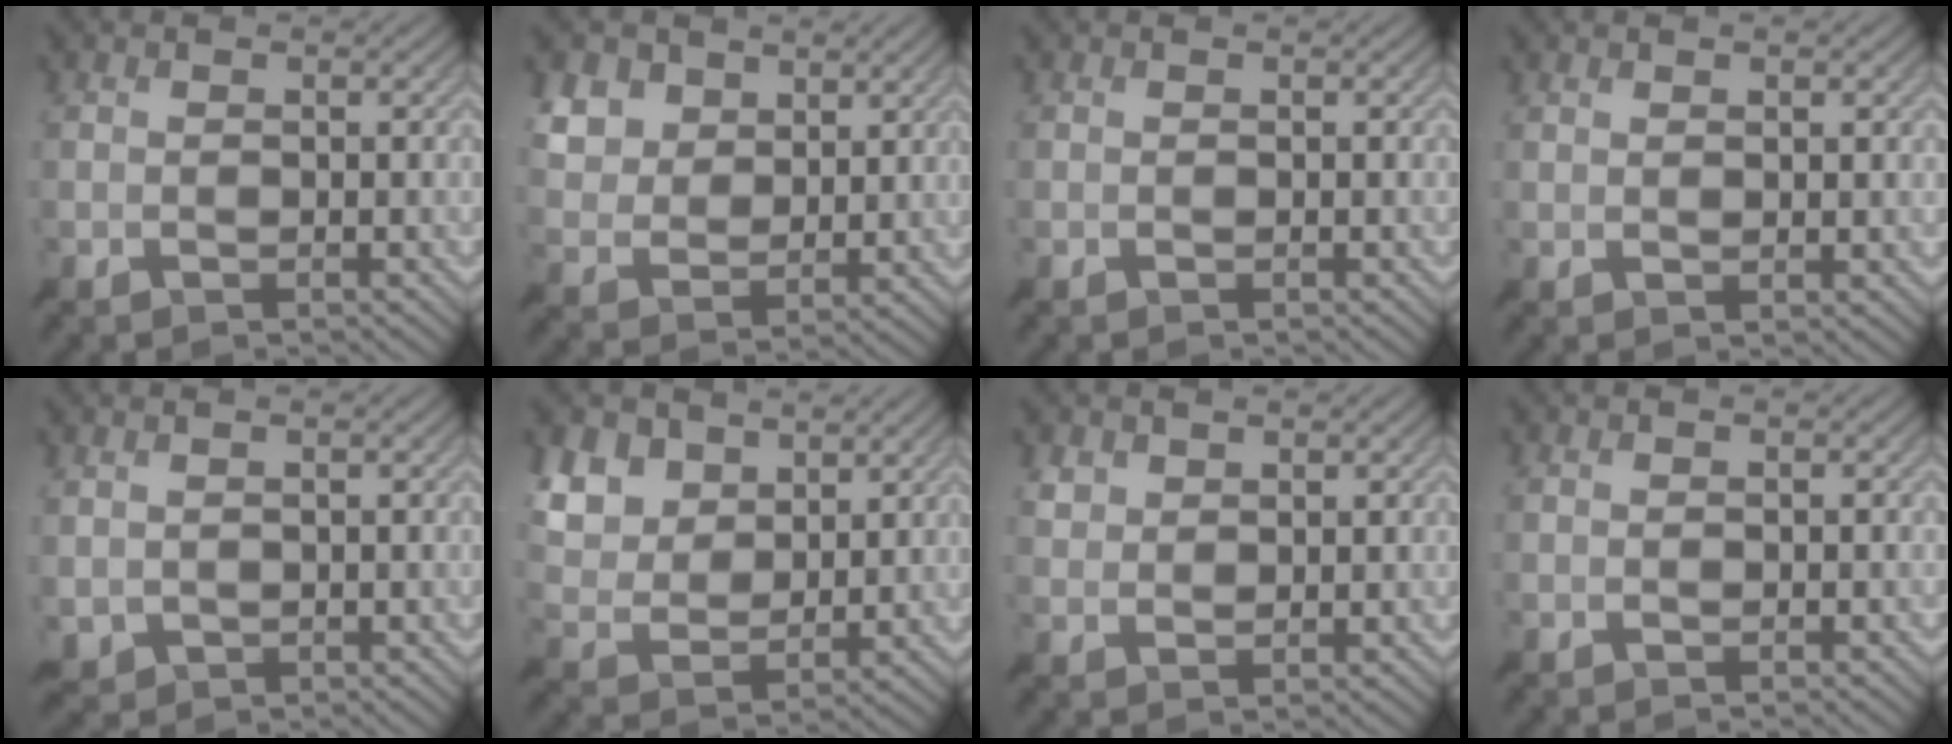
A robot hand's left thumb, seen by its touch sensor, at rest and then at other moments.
{"total": 7.9, "force": [5.1, 3.9, 4.7], "torque": [-0.148, 0.046, 0.108]}
{"total": 0.0}
{"total": 2.2, "force": [1.4, -1.7, -0.3], "torque": [0.023, 0.019, 0.018]}
{"total": 3.7, "force": [2.5, 2.0, 1.9], "torque": [-0.075, 0.010, 0.052]}
{"total": 8.2, "force": [5.9, 2.9, 5.0], "torque": [-0.135, 0.051, 0.120]}
{"total": 3.6, "force": [3.5, -0.4, 0.6], "torque": [-0.016, 0.026, 0.060]}
{"total": 1.4, "force": [0.6, -1.2, -0.3], "torque": [0.021, 0.013, 0.005]}